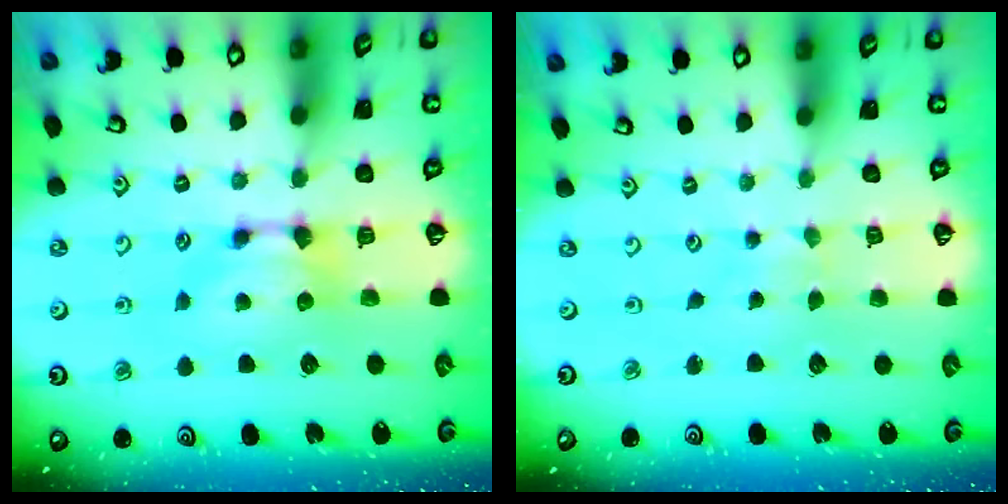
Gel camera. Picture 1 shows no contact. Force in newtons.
{"total": 3.4, "press": 3.4, "slide": 0.1}